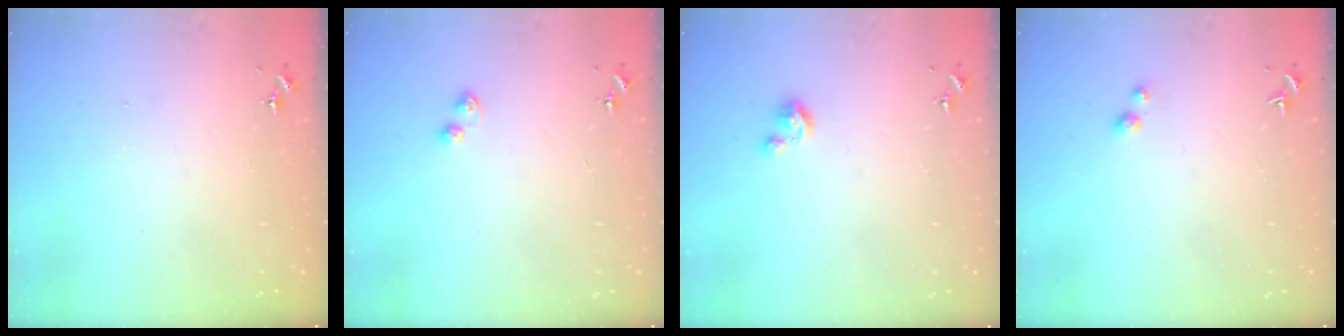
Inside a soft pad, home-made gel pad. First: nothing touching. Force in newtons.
{"total": 3.4, "press": 3.3, "slide": 0.5}
{"total": 2.5, "press": 2.5, "slide": 0.3}
{"total": 3.0, "press": 3.0, "slide": 0.1}